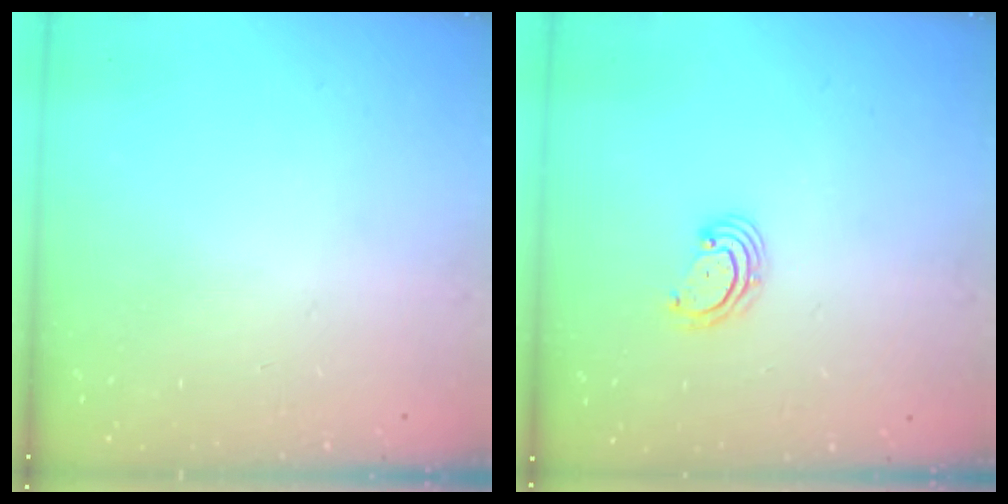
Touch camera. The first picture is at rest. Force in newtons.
{"total": 3.3, "press": 3.3, "slide": 0.5}